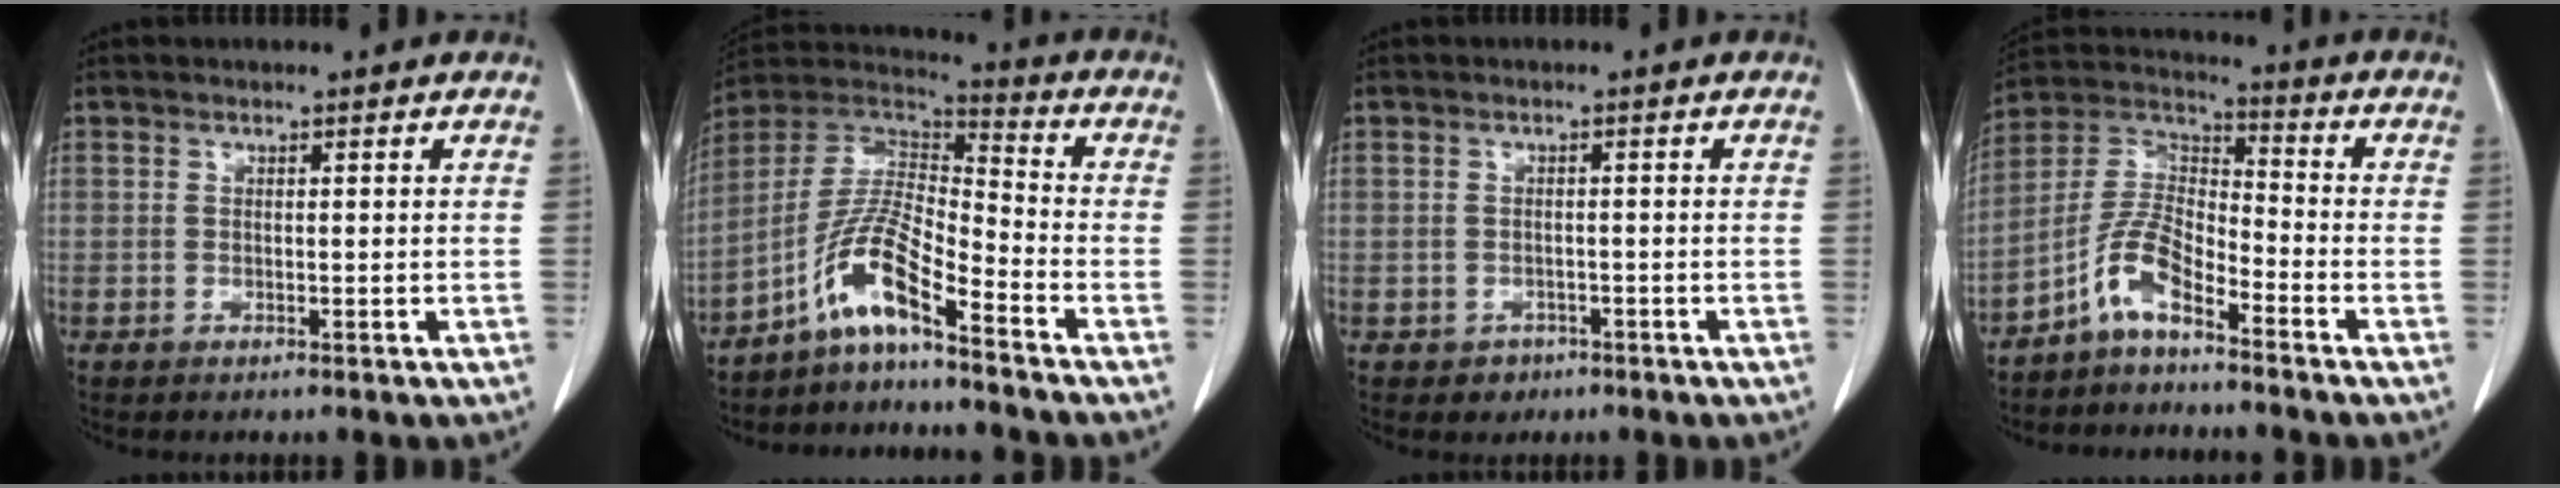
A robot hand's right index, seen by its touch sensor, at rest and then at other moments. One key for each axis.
{"total": 9.9, "fx": -6.7, "fy": 0.9, "fz": 7.2, "tx": -0.151, "ty": 0.015, "tz": -0.135}
{"total": 1.9, "fx": -1.0, "fy": 1.6, "fz": 0.2, "tx": -0.002, "ty": 0.008, "tz": -0.011}
{"total": 7.5, "fx": -5.1, "fy": 2.2, "fz": 5.0, "tx": -0.112, "ty": 0.019, "tz": -0.110}